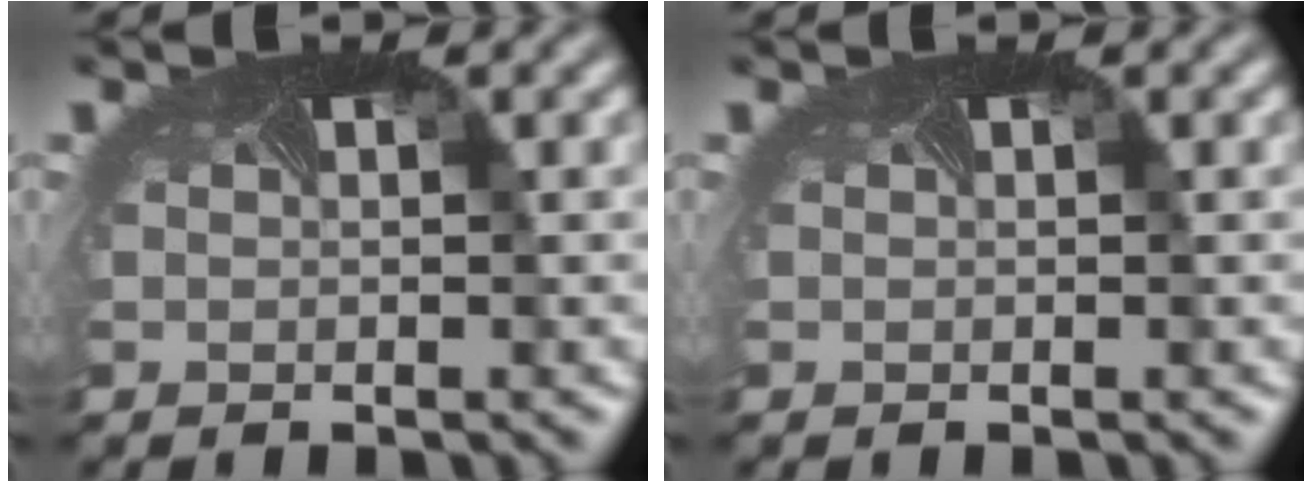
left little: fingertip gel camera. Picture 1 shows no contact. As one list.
[{"total": 0.0}]